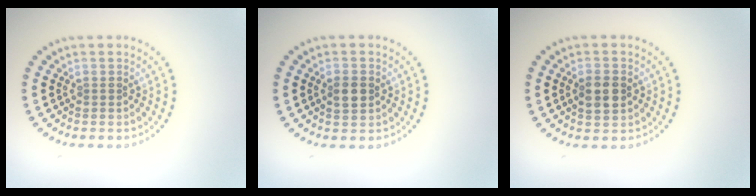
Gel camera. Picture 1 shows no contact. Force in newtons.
{"total": 2.0, "press": 2.0, "slide": 0.1}
{"total": 2.6, "press": 2.6, "slide": 0.2}